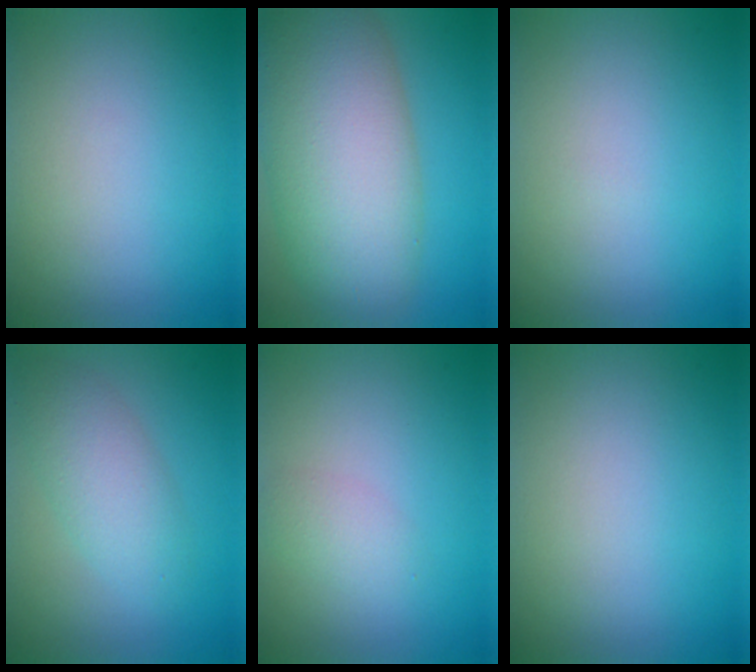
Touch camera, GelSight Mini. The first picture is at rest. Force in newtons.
{"total": 11.6, "press": 11.6, "slide": 0.8}
{"total": 0.0}
{"total": 3.9, "press": 3.9, "slide": 0.1}
{"total": 1.6, "press": 1.6, "slide": 0.1}
{"total": 0.0}